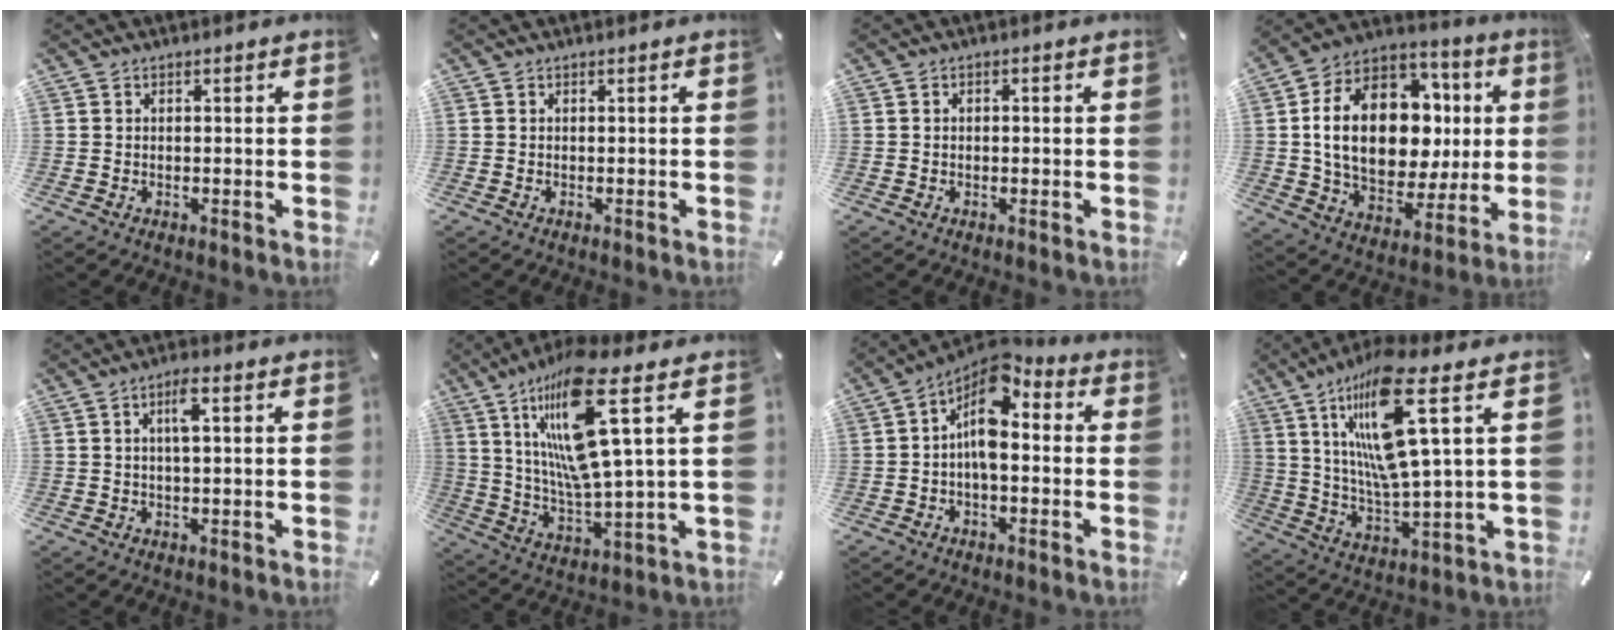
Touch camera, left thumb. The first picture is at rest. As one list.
[{"total": 0.0}, {"total": 1.2, "force": [-0.1, 0.9, 0.8], "torque": [-0.015, 0.005, -0.003]}, {"total": 23.6, "force": [2.9, 16.0, 17.1], "torque": [-0.308, -0.011, 0.060]}, {"total": 4.9, "force": [1.3, 1.3, 4.5], "torque": [-0.083, 0.004, 0.018]}, {"total": 20.0, "force": [9.2, 3.6, 17.5], "torque": [-0.360, -0.043, 0.132]}, {"total": 10.4, "force": [1.0, 5.8, 8.6], "torque": [-0.161, -0.024, 0.016]}, {"total": 19.0, "force": [8.5, 3.6, 16.6], "torque": [-0.345, -0.037, 0.121]}]